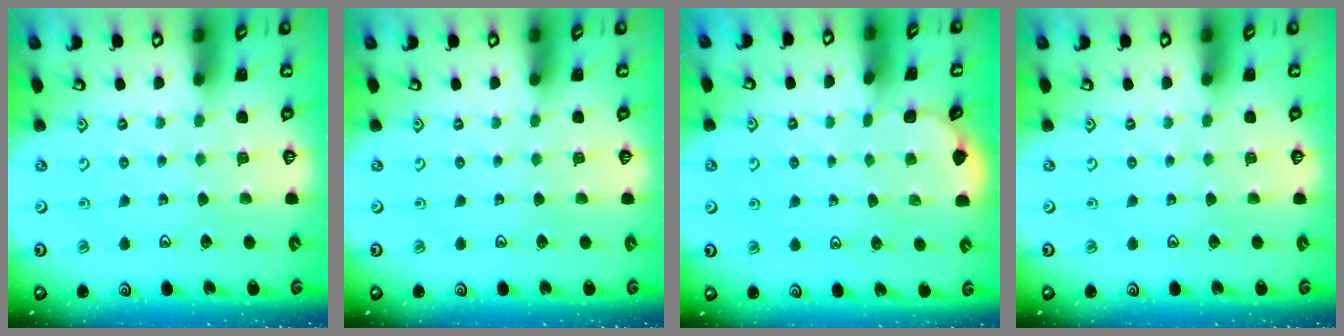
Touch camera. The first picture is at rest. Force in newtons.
{"total": 0.0}
{"total": 1.3, "press": 1.3, "slide": 0.1}
{"total": 0.0}